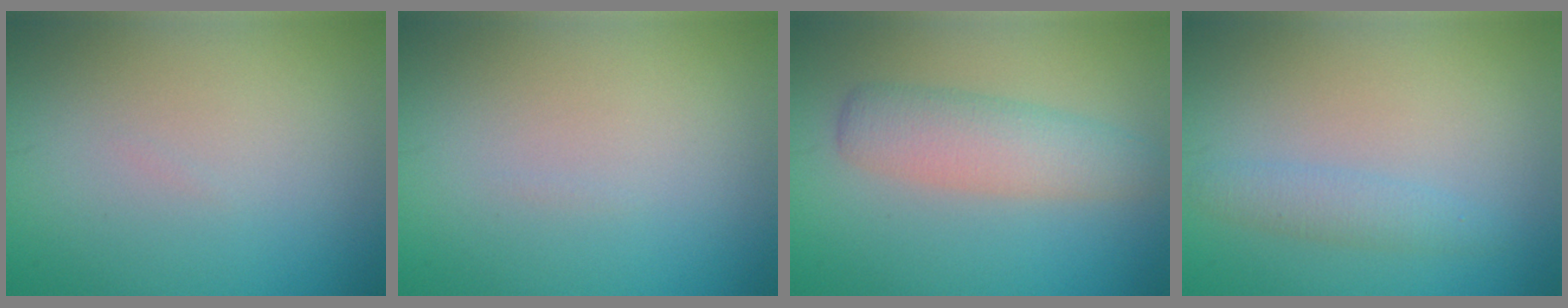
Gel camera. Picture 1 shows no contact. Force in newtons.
{"total": 0.0}
{"total": 4.2, "press": 4.2, "slide": 0.1}
{"total": 2.0, "press": 2.0, "slide": 0.2}